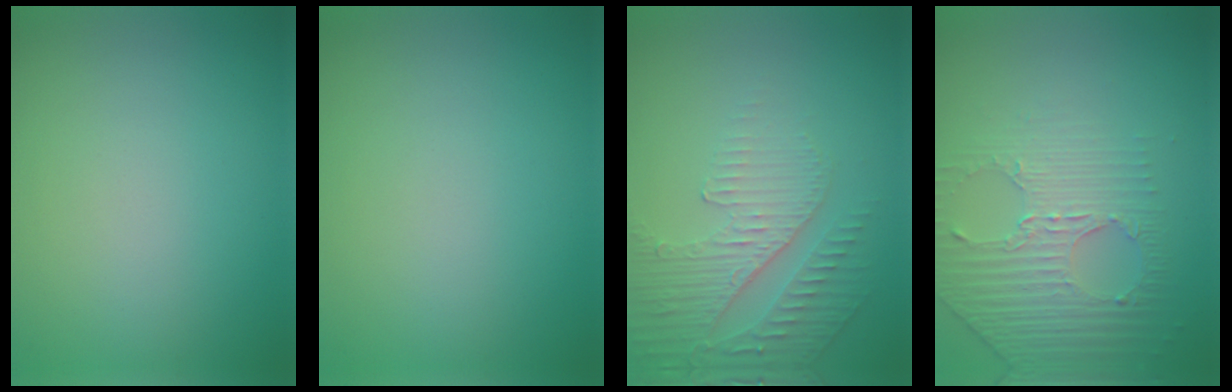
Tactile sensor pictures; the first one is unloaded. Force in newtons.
{"total": 0.0}
{"total": 4.9, "press": 3.3, "slide": 3.7}
{"total": 4.4, "press": 3.1, "slide": 3.1}